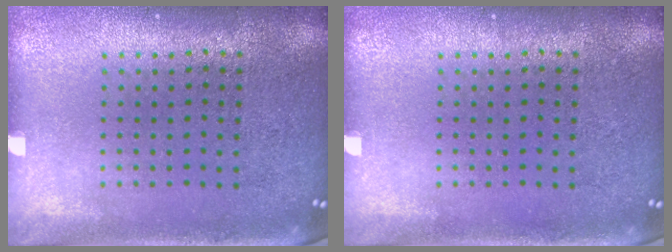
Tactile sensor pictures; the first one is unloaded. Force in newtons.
{"total": 0.0}